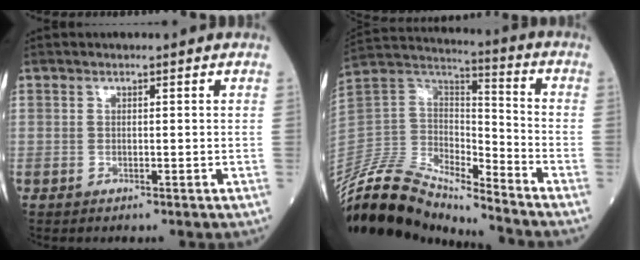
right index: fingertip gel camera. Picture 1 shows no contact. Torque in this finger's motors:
{"motor_torque": [-0.42, -1.10, 0.15, 0.01]}